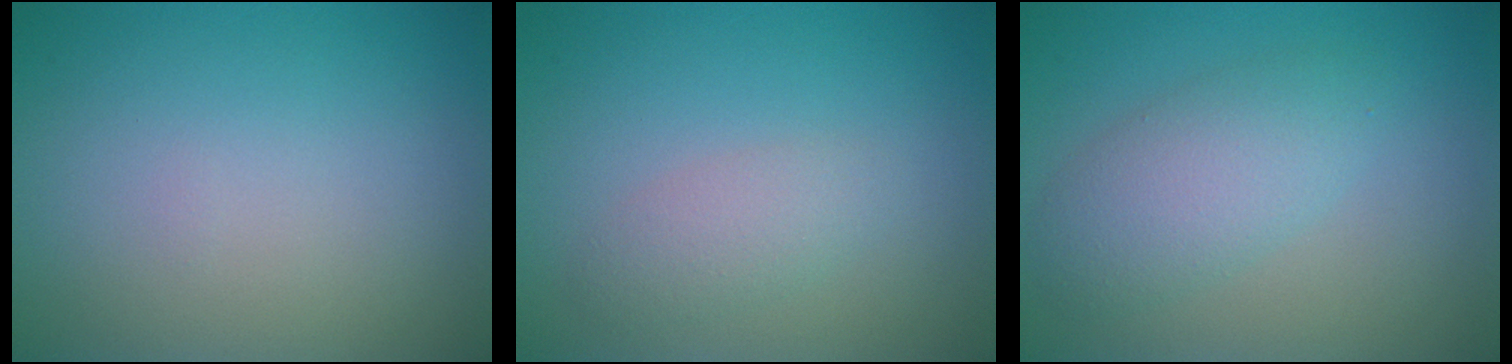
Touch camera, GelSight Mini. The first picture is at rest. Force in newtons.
{"total": 1.9, "press": 1.9, "slide": 0.1}
{"total": 3.9, "press": 3.9, "slide": 0.1}